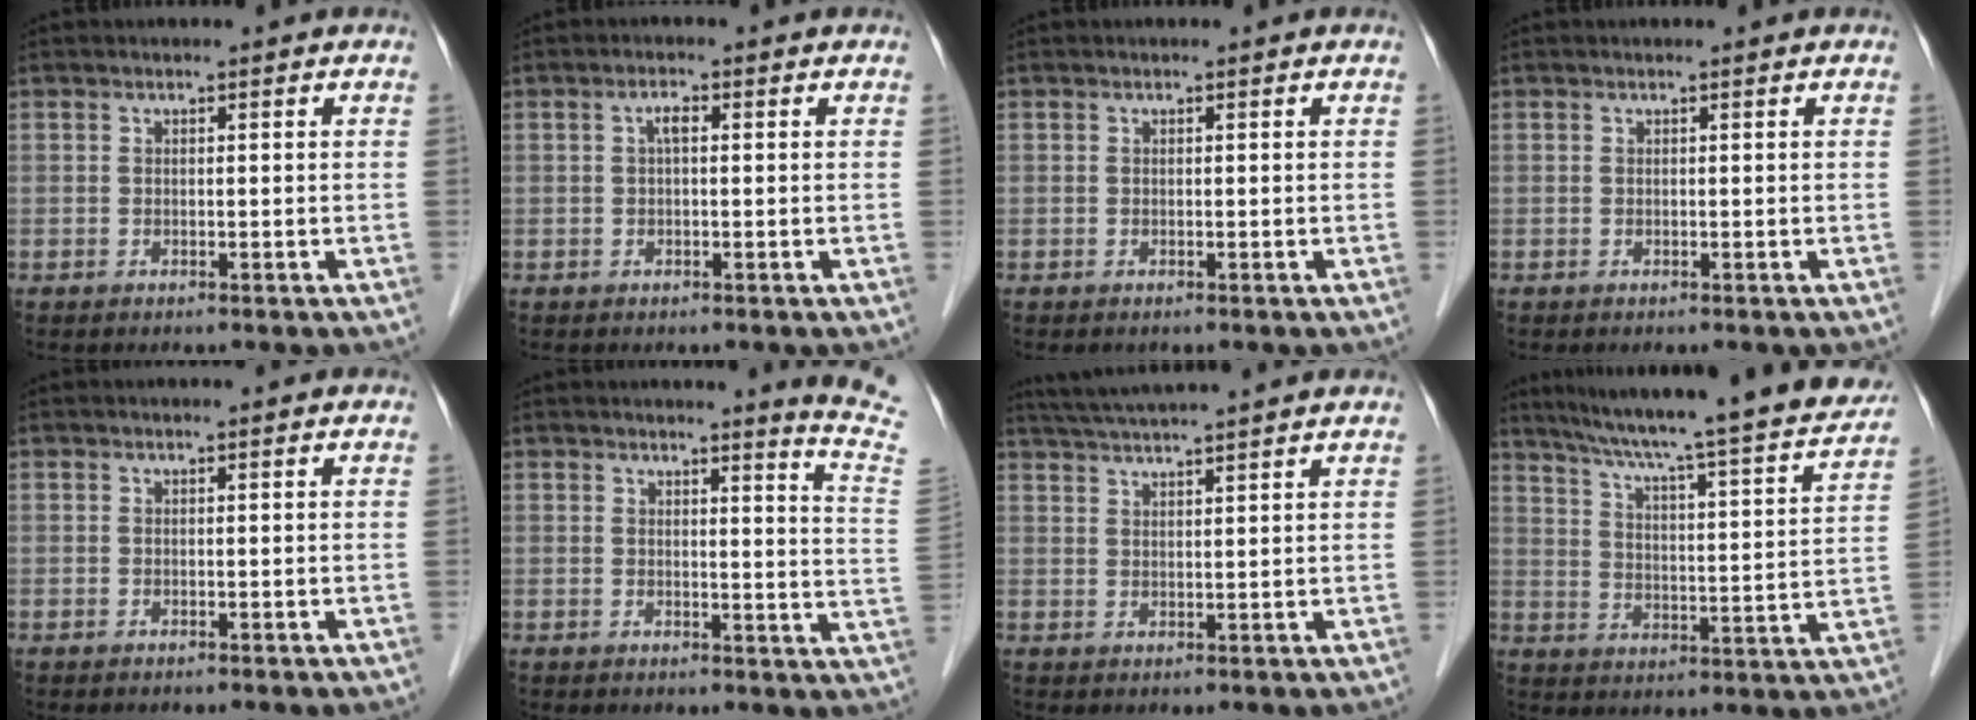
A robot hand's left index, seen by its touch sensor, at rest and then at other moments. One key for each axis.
{"total": 1.6, "fx": 0.2, "fy": 0.5, "fz": 1.5, "tx": -0.030, "ty": 0.004, "tz": 0.002}
{"total": 0.0}
{"total": 0.0}
{"total": 0.0}
{"total": 8.5, "fx": 7.8, "fy": -2.1, "fz": 2.3, "tx": -0.029, "ty": -0.089, "tz": 0.069}
{"total": 9.9, "fx": 8.9, "fy": -0.9, "fz": 4.3, "tx": -0.079, "ty": 0.034, "tz": 0.128}
{"total": 25.5, "fx": 22.4, "fy": 1.4, "fz": 12.0, "tx": -0.187, "ty": -0.039, "tz": 0.291}